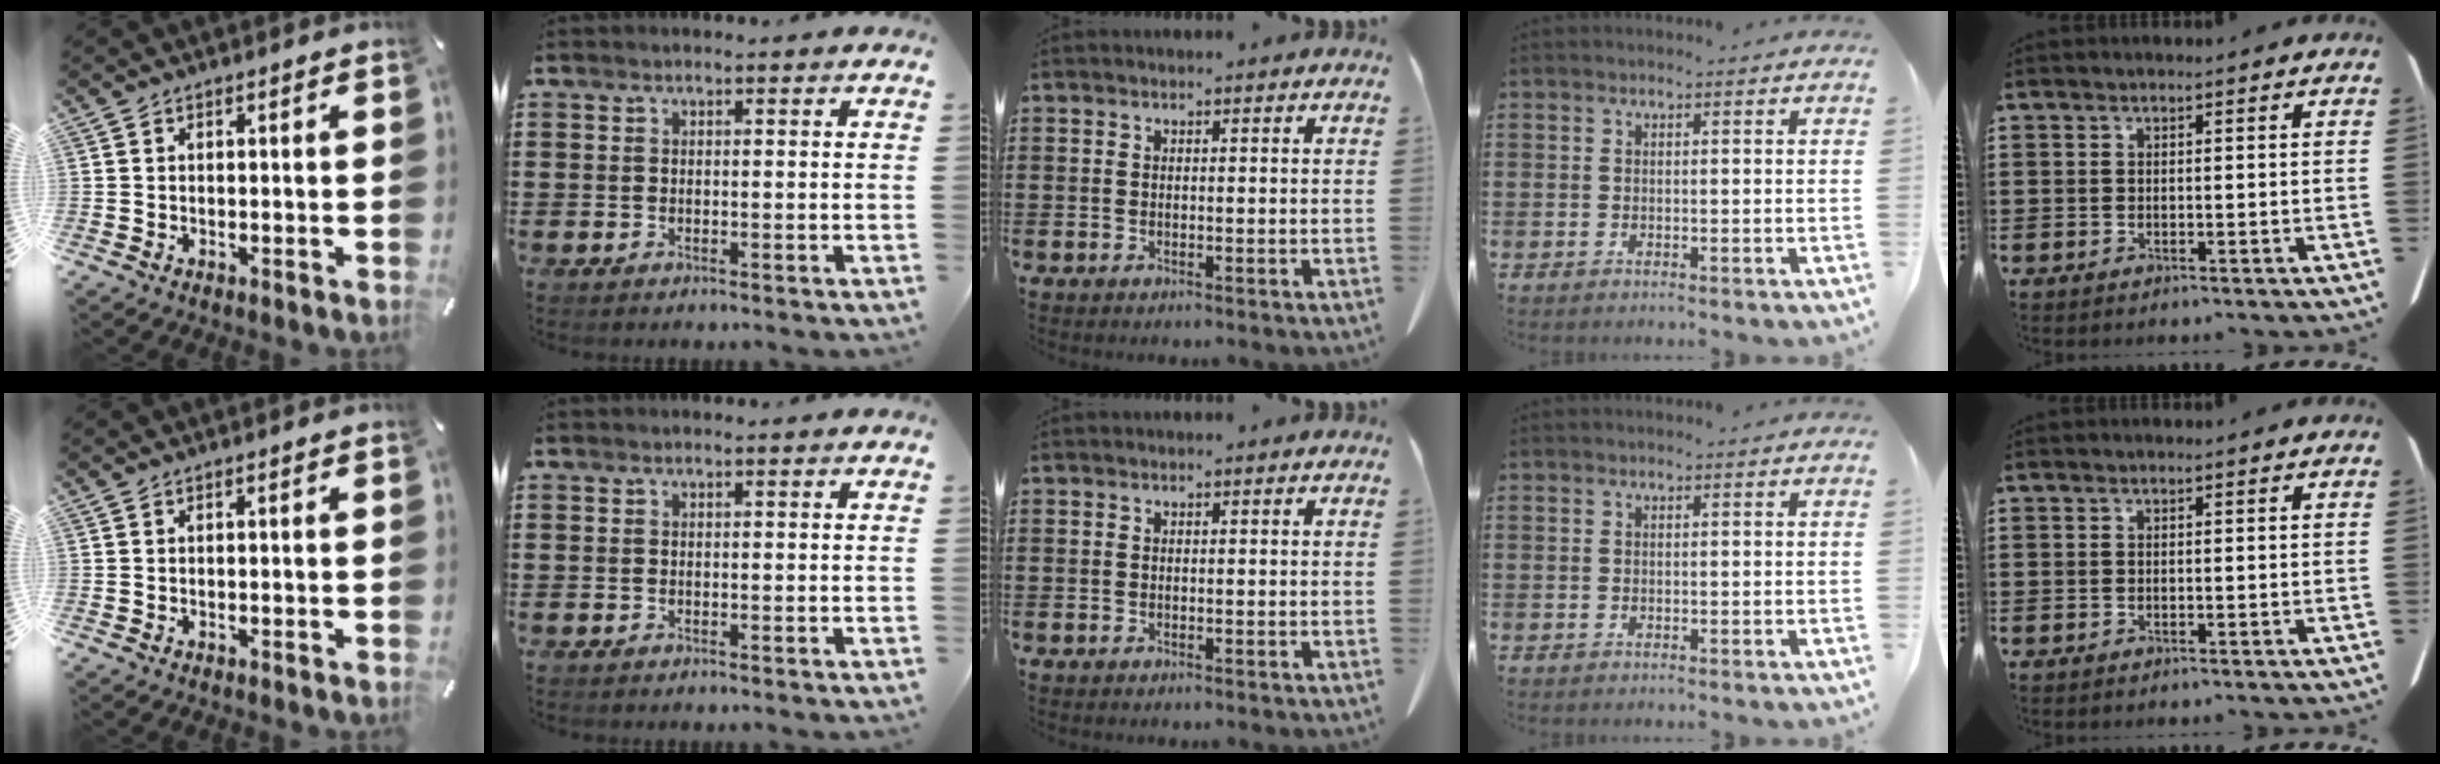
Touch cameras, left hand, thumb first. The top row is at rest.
{}